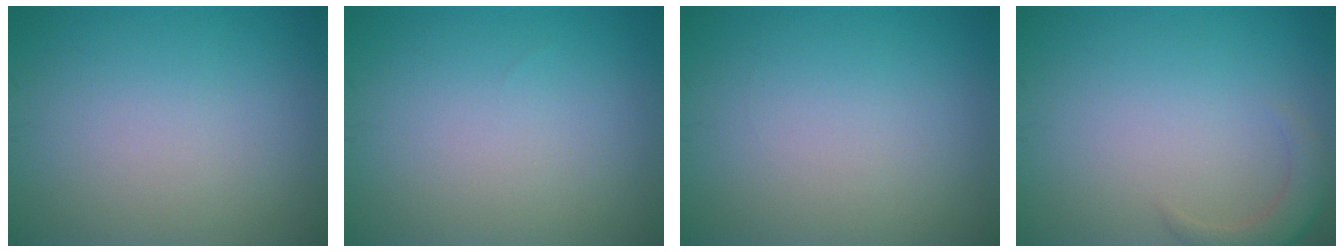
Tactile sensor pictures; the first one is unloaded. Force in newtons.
{"total": 0.0}
{"total": 0.0}
{"total": 2.3, "press": 2.3, "slide": 0.4}